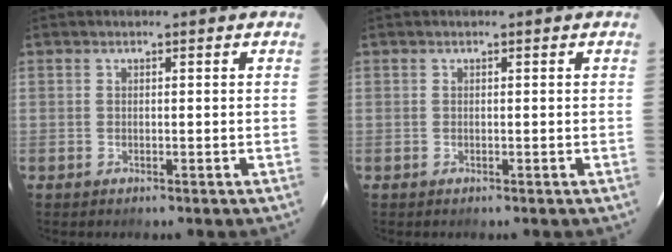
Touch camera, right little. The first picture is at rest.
{"total": 0.0}